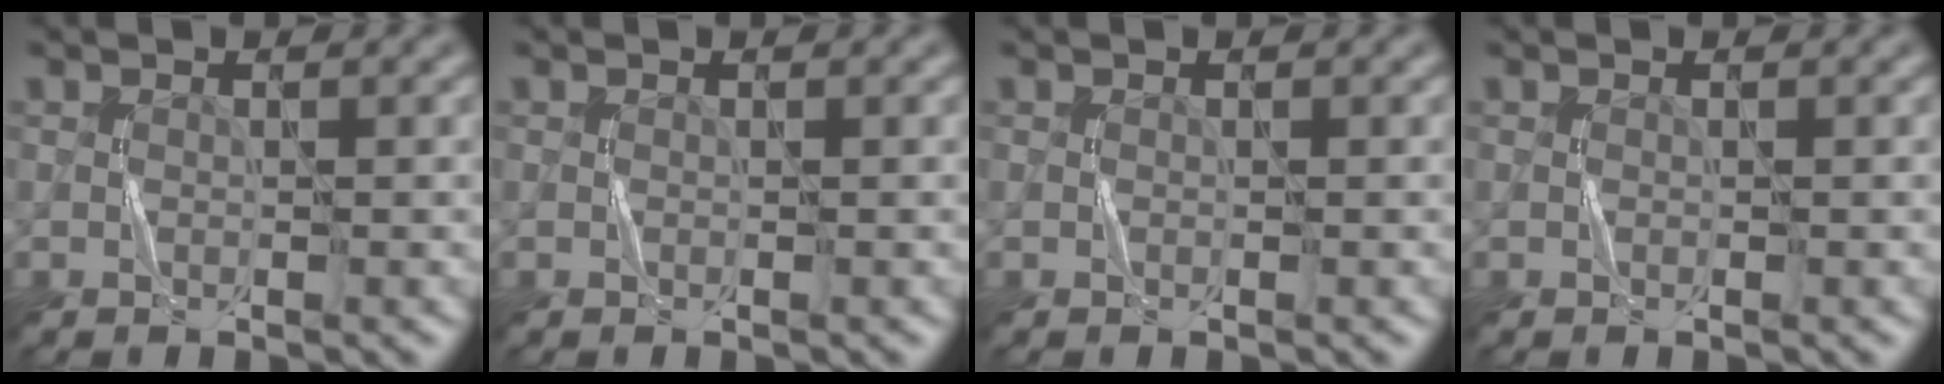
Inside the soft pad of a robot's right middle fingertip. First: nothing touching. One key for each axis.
{"total": 0.0}
{"total": 0.0}
{"total": 0.0}